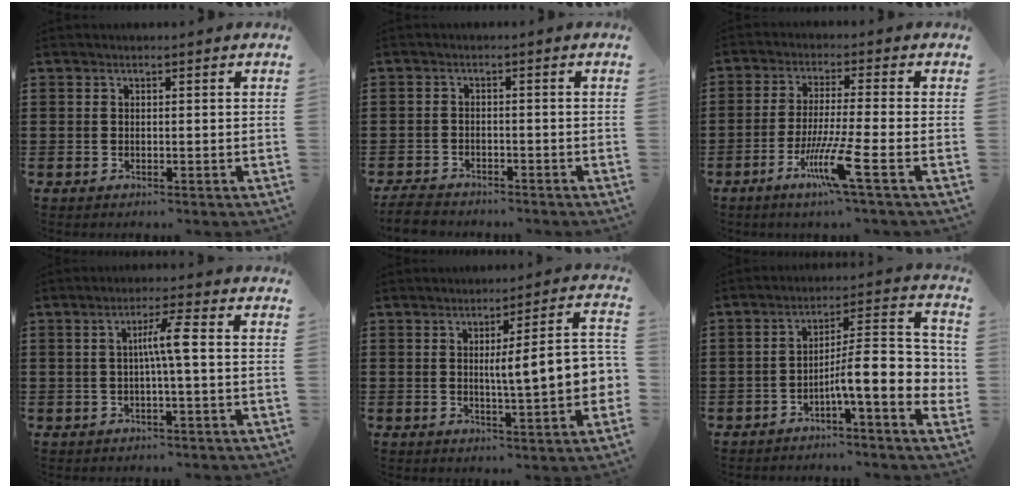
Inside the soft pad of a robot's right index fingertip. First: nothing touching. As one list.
[{"total": 3.2, "force": [-3.1, 0.6, 0.5], "torque": [-0.019, 0.000, -0.067]}, {"total": 8.4, "force": [-4.1, -0.3, 7.3], "torque": [-0.146, -0.018, -0.077]}, {"total": 4.5, "force": [-0.1, -0.1, 4.5], "torque": [-0.086, 0.000, -0.008]}, {"total": 8.7, "force": [0.0, 1.0, 8.6], "torque": [-0.129, -0.012, -0.010]}, {"total": 10.5, "force": [-3.0, 2.1, 9.8], "torque": [-0.154, -0.024, -0.058]}]